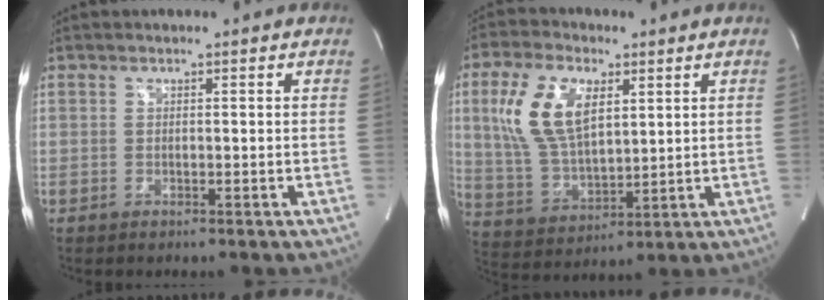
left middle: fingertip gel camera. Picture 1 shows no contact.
{"total": 12.9, "force": [4.2, 6.2, 10.5], "torque": [-0.229, 0.016, 0.087]}